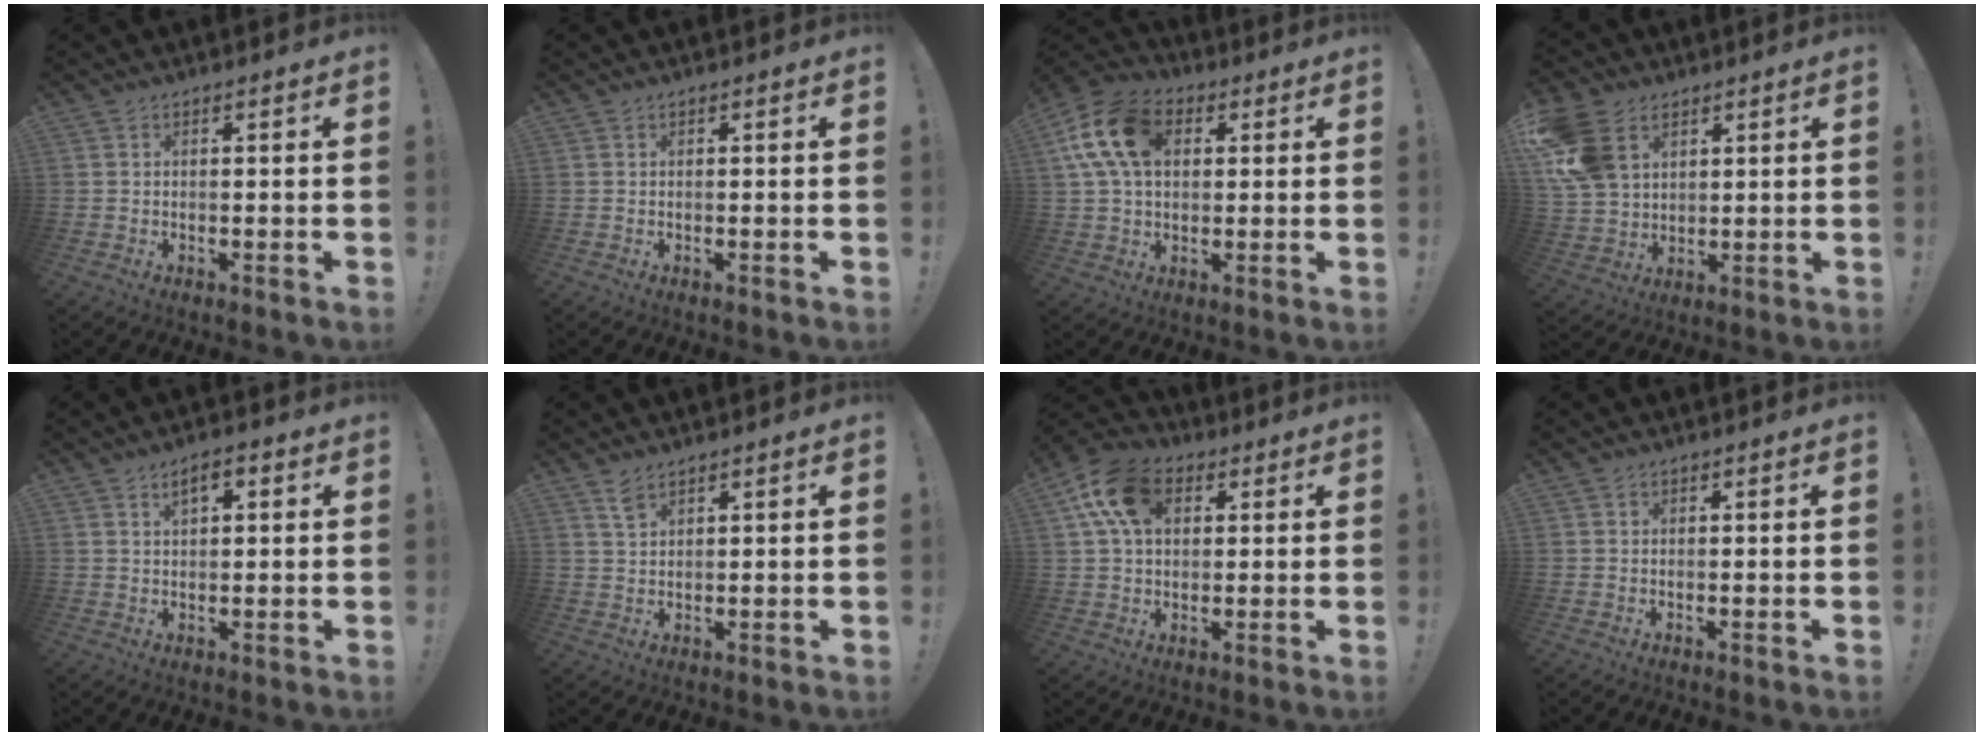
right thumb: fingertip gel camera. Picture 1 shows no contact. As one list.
[{"total": 0.0}, {"total": 16.4, "force": [4.6, 11.2, 11.0], "torque": [-0.195, -0.001, 0.086]}, {"total": 13.9, "force": [5.9, 9.9, 7.7], "torque": [-0.151, -0.017, 0.121]}, {"total": 4.1, "force": [1.8, 1.9, 3.1], "torque": [-0.041, -0.002, 0.027]}, {"total": 3.5, "force": [2.4, 1.5, 2.1], "torque": [-0.031, -0.013, 0.042]}, {"total": 14.6, "force": [4.9, 10.1, 9.4], "torque": [-0.157, -0.003, 0.096]}, {"total": 0.6, "force": [0.1, 0.5, 0.0], "torque": [0.008, -0.001, 0.001]}]